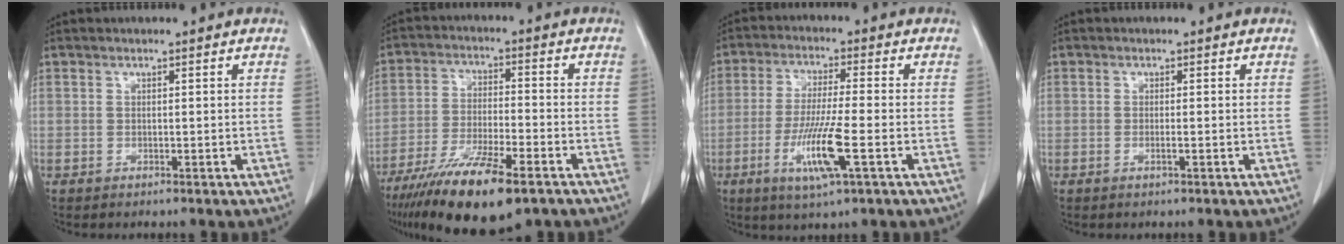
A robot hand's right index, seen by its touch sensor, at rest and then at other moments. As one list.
[{"total": 15.2, "force": [-10.1, 2.9, 11.0], "torque": [-0.201, -0.035, -0.175]}, {"total": 9.6, "force": [-3.3, 0.2, 9.0], "torque": [-0.177, -0.017, -0.063]}, {"total": 0.9, "force": [-0.3, 0.0, 0.8], "torque": [-0.017, -0.001, -0.005]}]